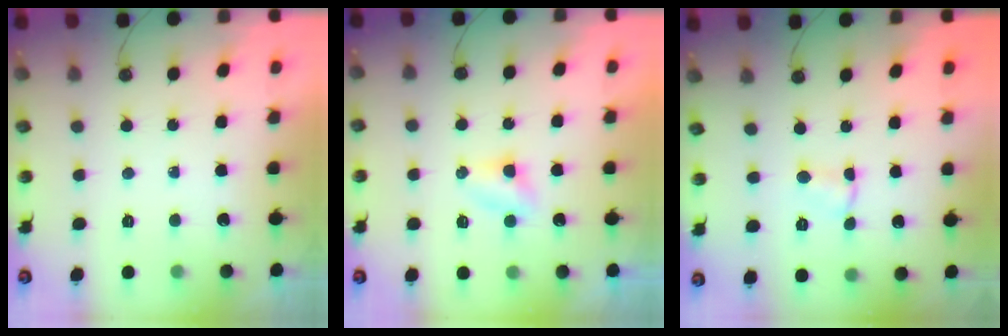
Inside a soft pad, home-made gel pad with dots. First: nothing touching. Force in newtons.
{"total": 3.4, "press": 3.3, "slide": 0.4}
{"total": 3.2, "press": 1.0, "slide": 3.0}